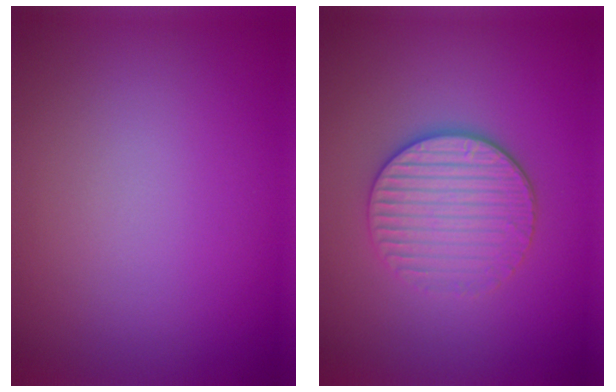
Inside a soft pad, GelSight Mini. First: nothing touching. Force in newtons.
{"total": 3.9, "press": 3.4, "slide": 1.9}